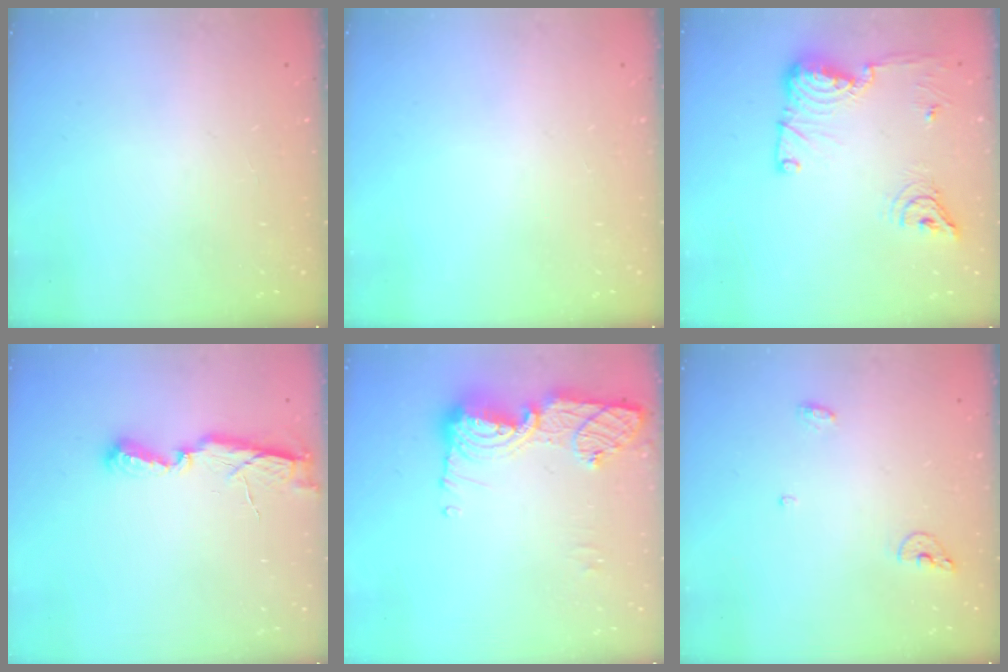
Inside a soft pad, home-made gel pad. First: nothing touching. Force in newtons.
{"total": 0.0}
{"total": 14.7, "press": 14.6, "slide": 2.1}
{"total": 6.7, "press": 6.7, "slide": 0.8}
{"total": 13.4, "press": 13.4, "slide": 1.3}
{"total": 6.2, "press": 6.1, "slide": 1.1}